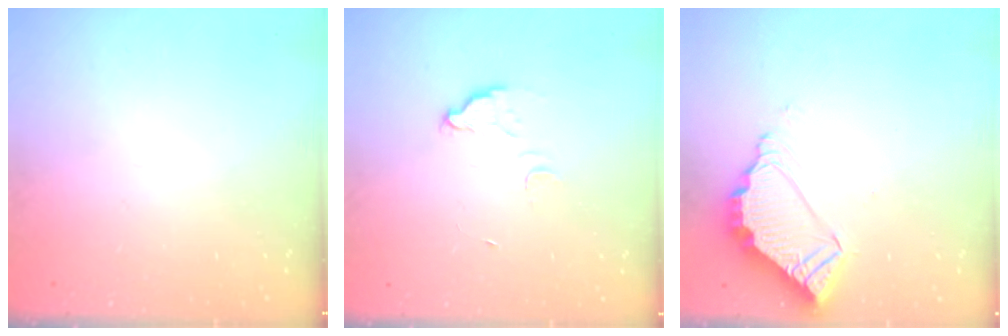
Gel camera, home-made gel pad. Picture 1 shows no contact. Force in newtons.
{"total": 3.7, "press": 3.7, "slide": 0.3}
{"total": 5.8, "press": 5.8, "slide": 0.3}